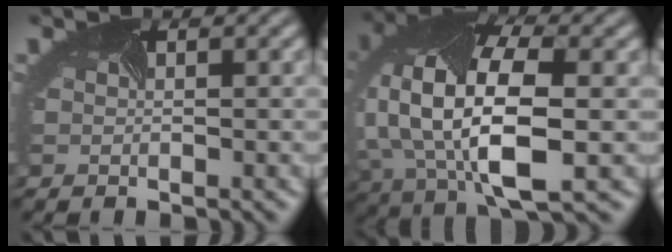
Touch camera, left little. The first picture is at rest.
{"total": 13.7, "force": [0.0, 7.3, 11.6], "torque": [-0.238, -0.015, 0.003]}